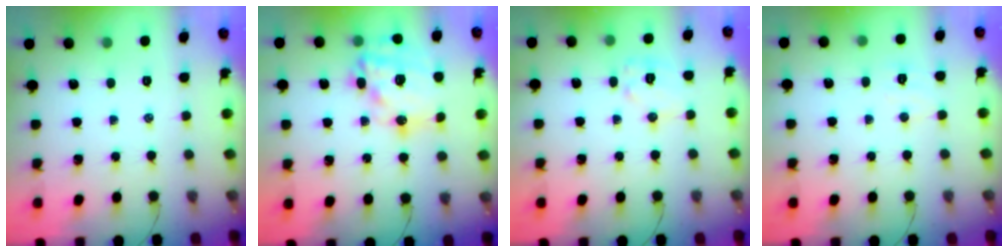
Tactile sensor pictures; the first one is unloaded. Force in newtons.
{"total": 20.2, "press": 19.8, "slide": 4.2}
{"total": 7.8, "press": 7.8, "slide": 0.2}
{"total": 4.0, "press": 3.9, "slide": 0.7}